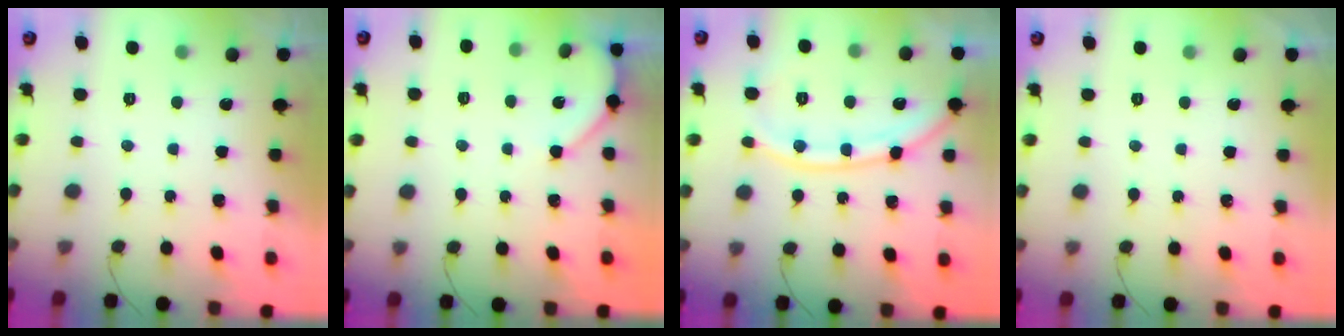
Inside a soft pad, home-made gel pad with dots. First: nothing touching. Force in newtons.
{"total": 3.3, "press": 3.2, "slide": 0.4}
{"total": 13.1, "press": 13.1, "slide": 1.4}
{"total": 1.1, "press": 1.1, "slide": 0.1}